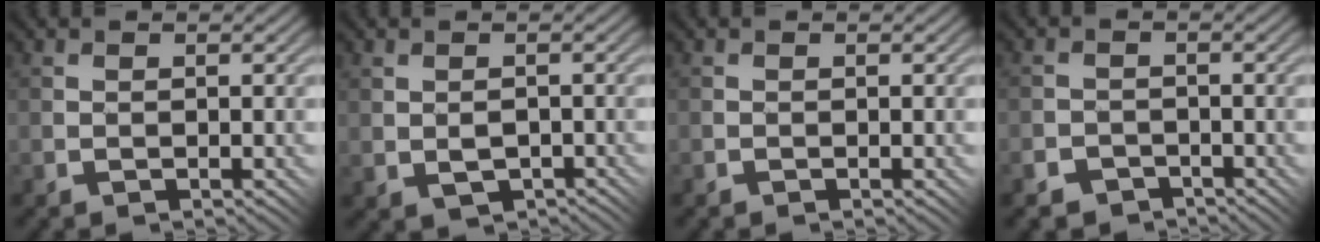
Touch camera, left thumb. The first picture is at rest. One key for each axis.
{"total": 2.6, "fx": -0.4, "fy": 1.8, "fz": 1.8, "tx": -0.040, "ty": -0.006, "tz": -0.003}
{"total": 0.0}
{"total": 3.1, "fx": -2.4, "fy": 2.0, "fz": 0.2, "tx": 0.000, "ty": 0.006, "tz": -0.044}